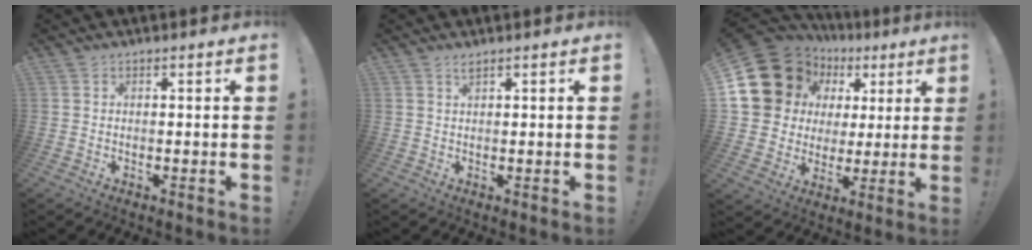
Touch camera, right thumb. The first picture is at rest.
{"total": 1.4, "force": [1.3, 0.1, 0.7], "torque": [-0.007, -0.003, 0.021]}
{"total": 17.9, "force": [8.1, 14.0, 7.8], "torque": [-0.134, -0.037, 0.177]}